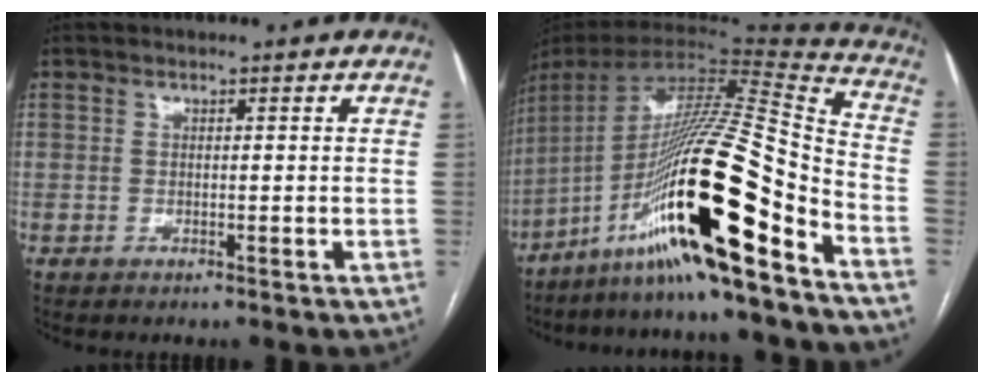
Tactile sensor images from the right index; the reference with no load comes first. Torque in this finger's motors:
{"motor_torque": [2.14, 0.00, 1.05, 0.21]}